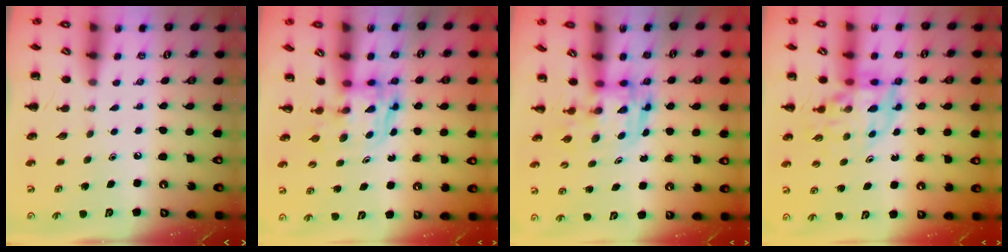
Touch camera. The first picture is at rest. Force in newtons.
{"total": 2.7, "press": 2.7, "slide": 0.2}
{"total": 3.4, "press": 3.4, "slide": 0.7}
{"total": 10.5, "press": 10.0, "slide": 3.2}